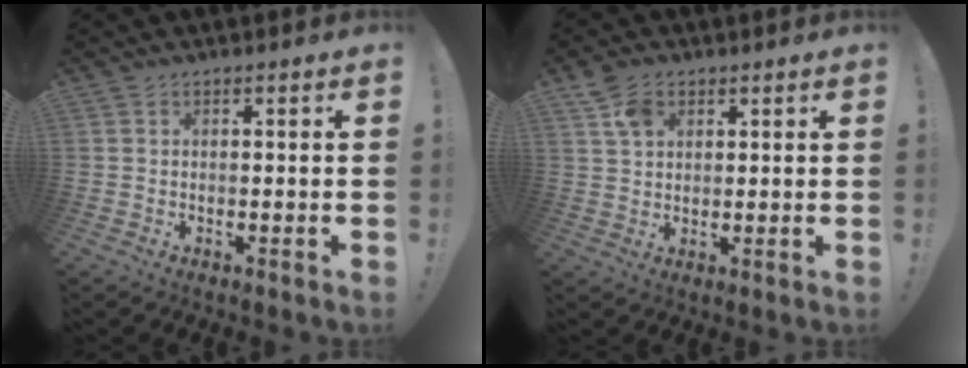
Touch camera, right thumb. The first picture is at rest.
{"total": 6.5, "force": [3.3, 4.7, 3.1], "torque": [-0.050, -0.005, 0.064]}